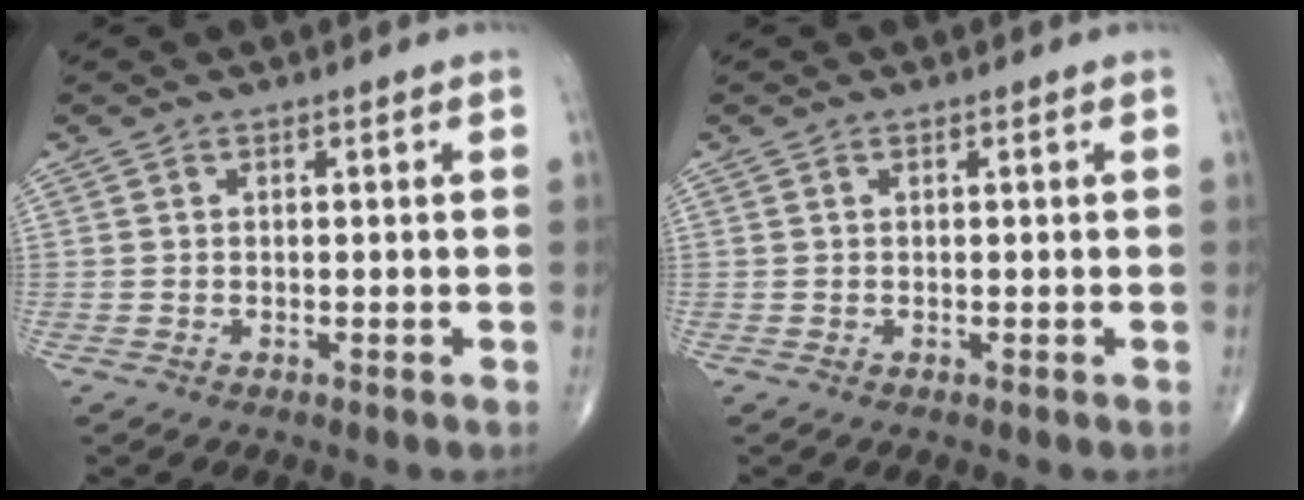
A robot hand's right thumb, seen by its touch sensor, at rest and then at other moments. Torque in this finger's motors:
{"motor_torque": [0.10, 0.24, -0.11, -0.02, 0.00]}